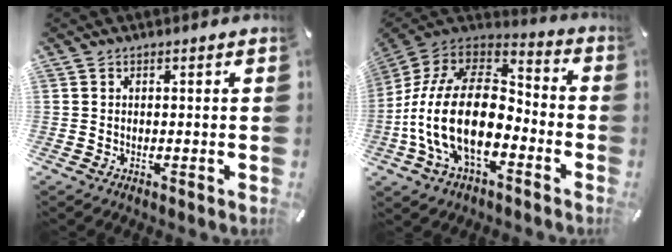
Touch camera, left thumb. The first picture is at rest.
{"total": 22.3, "force": [-6.8, 13.1, 16.7], "torque": [-0.347, 0.034, -0.109]}